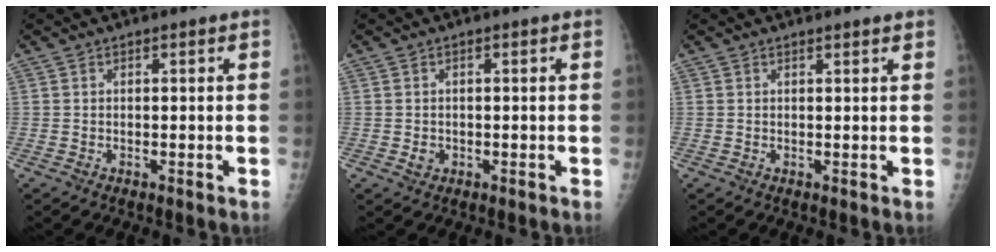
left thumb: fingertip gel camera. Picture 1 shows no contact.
{"total": 1.4, "force": [-0.3, 1.2, 0.6], "torque": [-0.005, 0.002, -0.002]}
{"total": 1.6, "force": [1.4, 0.1, 0.8], "torque": [-0.005, 0.000, 0.017]}